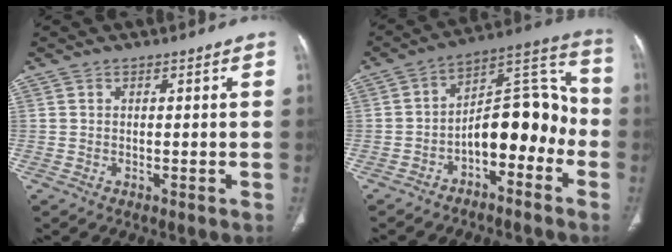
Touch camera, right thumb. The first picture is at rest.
{"total": 14.2, "force": [-5.0, 7.6, 10.9], "torque": [-0.125, 0.086, -0.082]}